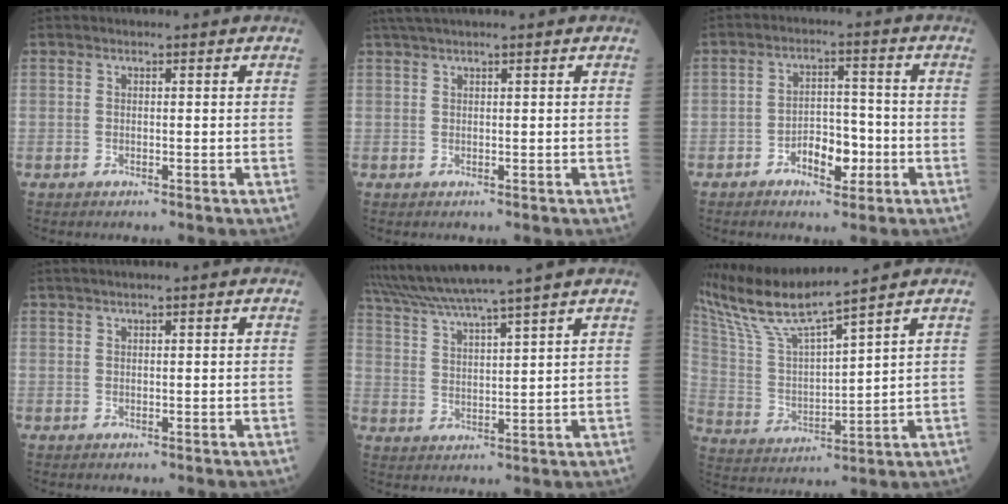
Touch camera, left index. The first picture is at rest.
{"total": 2.6, "force": [2.1, -0.4, 1.5], "torque": [-0.029, 0.019, 0.042]}
{"total": 5.6, "force": [-2.6, 2.8, 4.1], "torque": [-0.068, 0.009, -0.044]}
{"total": 1.4, "force": [1.0, -0.2, 1.0], "torque": [-0.022, 0.014, 0.023]}
{"total": 11.4, "force": [9.9, -2.2, 5.1], "torque": [-0.097, 0.015, 0.173]}
{"total": 11.8, "force": [10.4, -1.4, 5.3], "torque": [-0.123, 0.003, 0.211]}